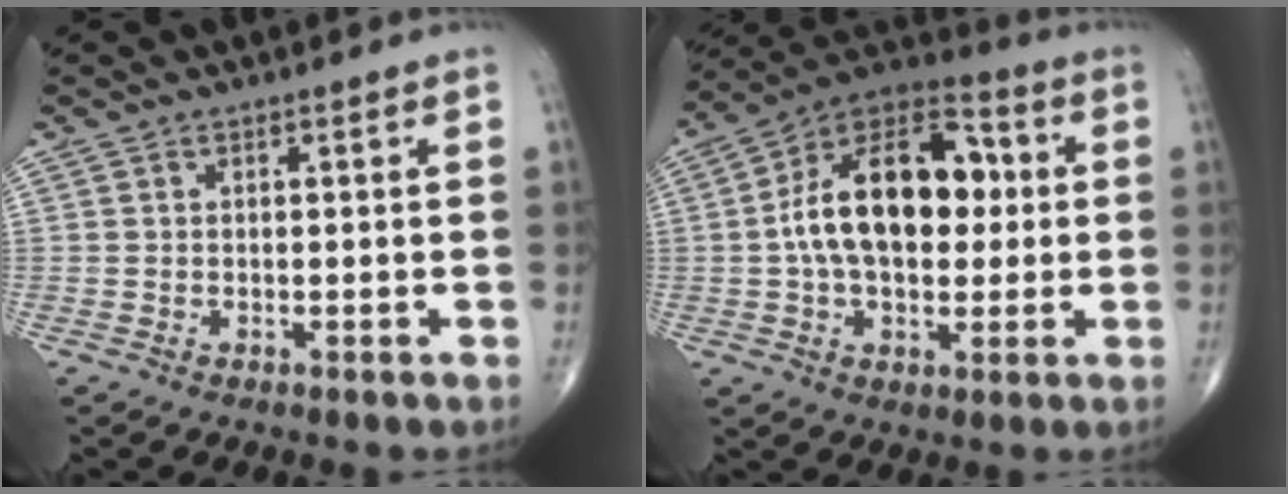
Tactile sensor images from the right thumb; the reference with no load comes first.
{"total": 19.9, "force": [1.5, 11.7, 16.0], "torque": [-0.240, 0.030, 0.018]}